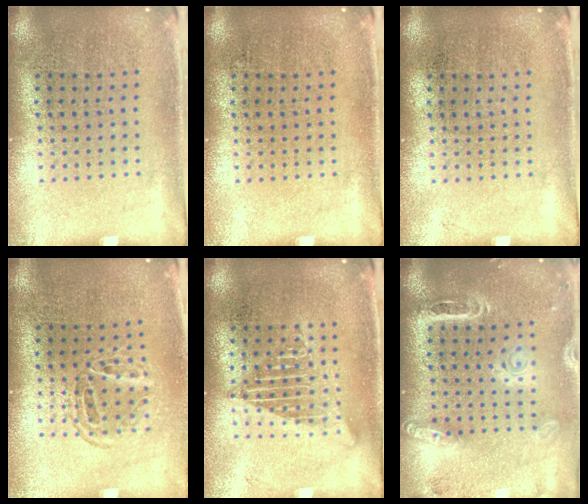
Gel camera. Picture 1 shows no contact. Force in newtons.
{"total": 0.0}
{"total": 0.0}
{"total": 1.4, "press": 1.1, "slide": 0.8}
{"total": 2.6, "press": 2.5, "slide": 0.3}
{"total": 2.0, "press": 1.8, "slide": 0.8}